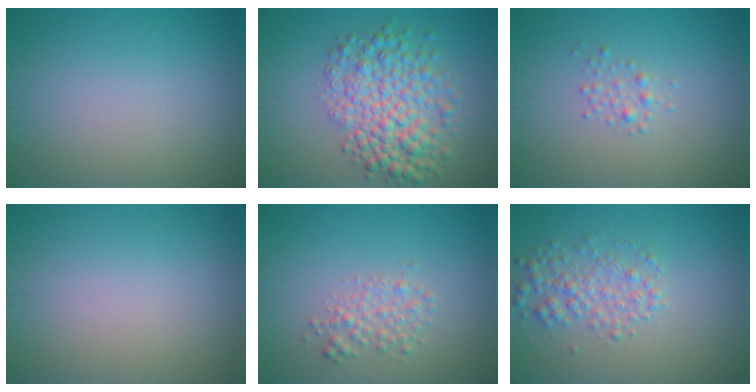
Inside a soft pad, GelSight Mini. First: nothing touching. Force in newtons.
{"total": 6.8, "press": 6.8, "slide": 0.2}
{"total": 1.2, "press": 1.2, "slide": 0.0}
{"total": 0.0}
{"total": 2.0, "press": 2.0, "slide": 0.1}
{"total": 2.9, "press": 2.9, "slide": 0.1}